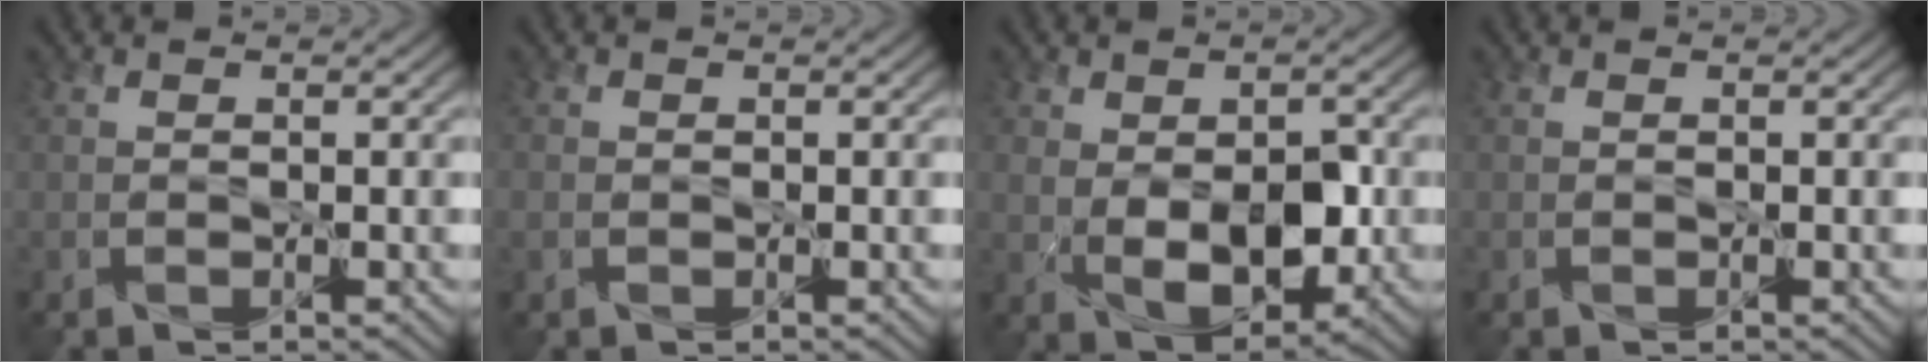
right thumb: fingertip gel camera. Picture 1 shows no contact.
{"total": 1.0, "force": [-0.3, 0.8, 0.5], "torque": [-0.013, -0.003, -0.005]}
{"total": 7.9, "force": [-0.6, 5.0, 6.1], "torque": [-0.116, -0.016, -0.002]}
{"total": 0.0}